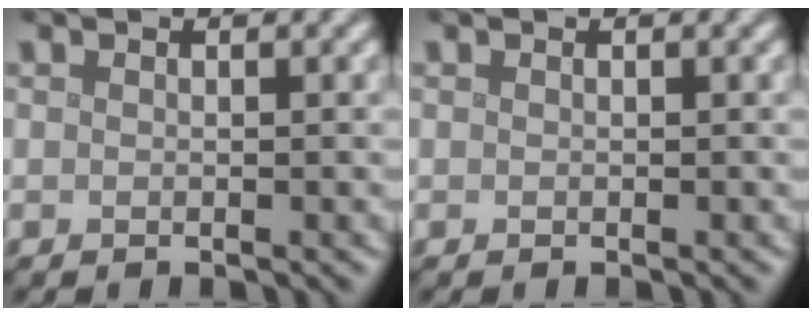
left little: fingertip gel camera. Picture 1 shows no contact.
{"total": 0.0}